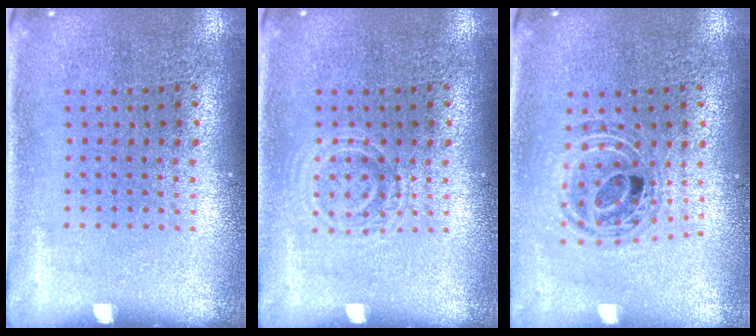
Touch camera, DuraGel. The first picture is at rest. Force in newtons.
{"total": 1.6, "press": 1.5, "slide": 0.4}
{"total": 0.9, "press": 0.9, "slide": 0.1}